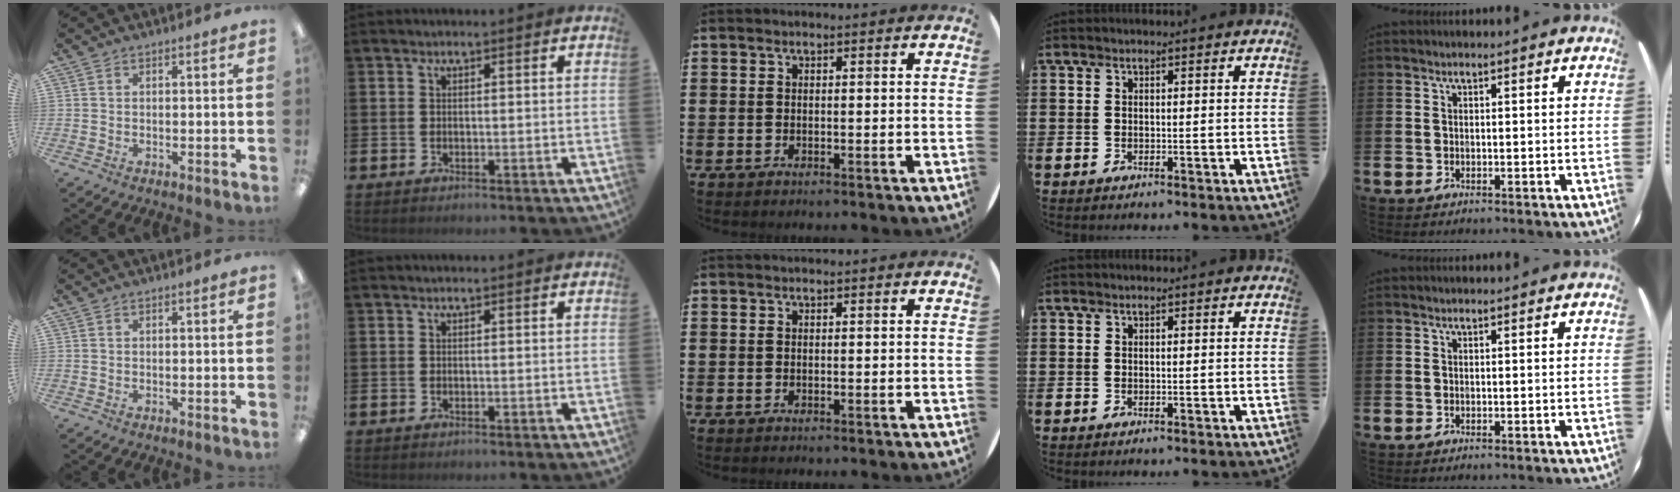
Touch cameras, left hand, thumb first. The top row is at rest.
{}